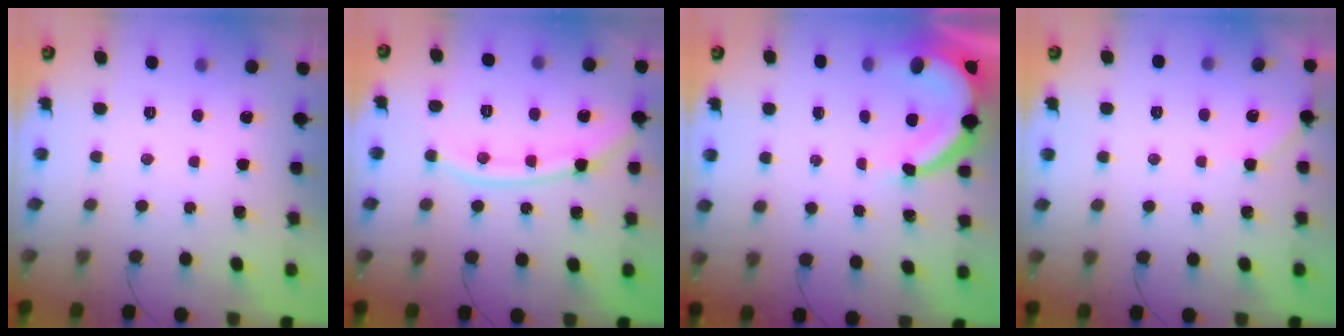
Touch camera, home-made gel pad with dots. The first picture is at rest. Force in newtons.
{"total": 11.7, "press": 11.6, "slide": 0.9}
{"total": 9.0, "press": 9.0, "slide": 1.2}
{"total": 3.7, "press": 3.7, "slide": 0.4}